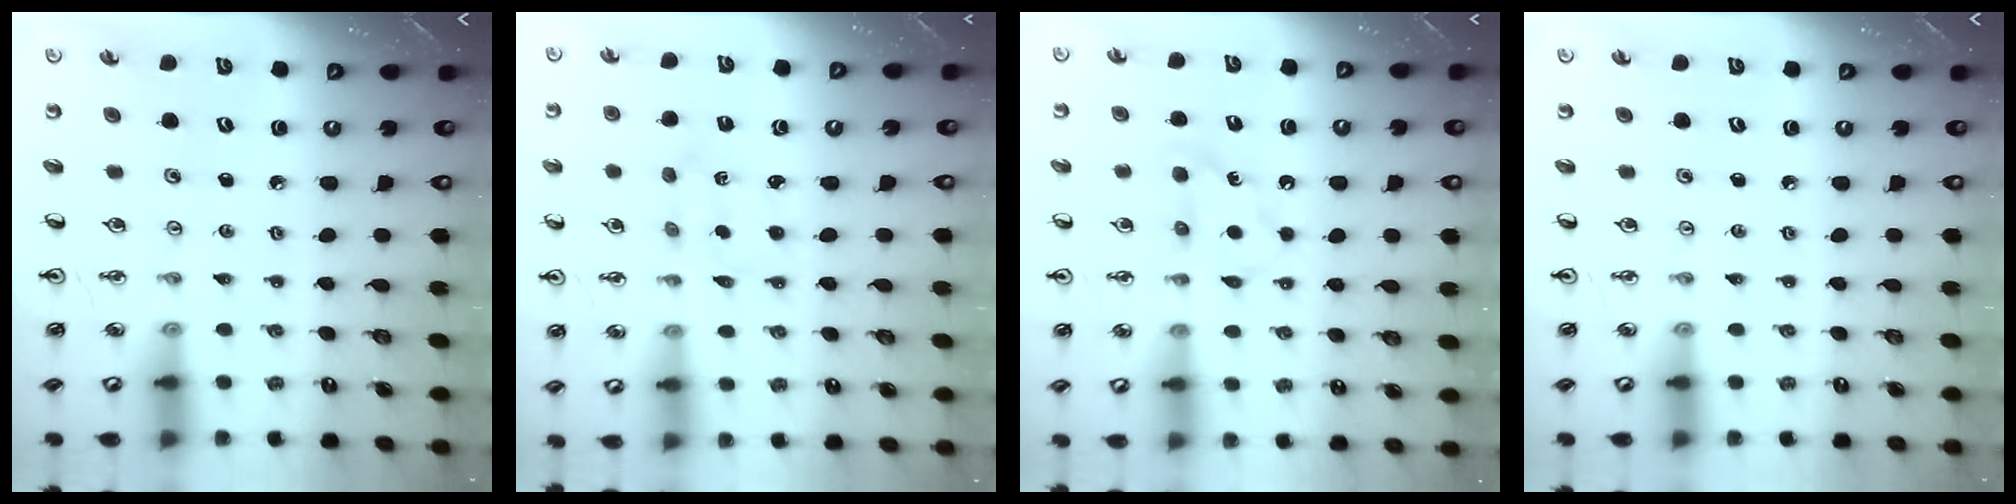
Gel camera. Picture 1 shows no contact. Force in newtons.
{"total": 1.7, "press": 1.5, "slide": 0.8}
{"total": 4.2, "press": 4.1, "slide": 0.7}
{"total": 0.0}